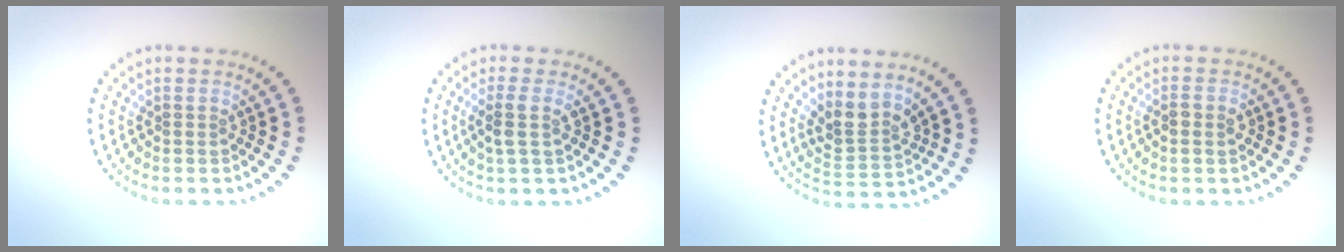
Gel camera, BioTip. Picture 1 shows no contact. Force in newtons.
{"total": 1.8, "press": 1.6, "slide": 0.9}
{"total": 2.7, "press": 2.0, "slide": 1.8}
{"total": 1.4, "press": 1.3, "slide": 0.4}